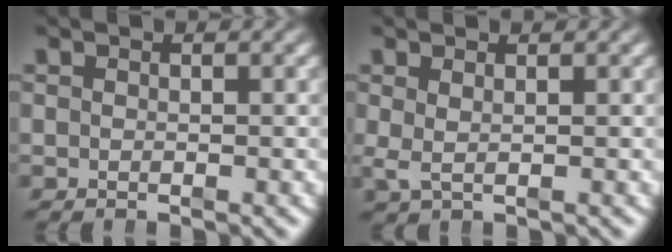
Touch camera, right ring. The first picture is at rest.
{"total": 1.0, "force": [0.3, 0.0, 0.9], "torque": [-0.021, -0.011, 0.016]}